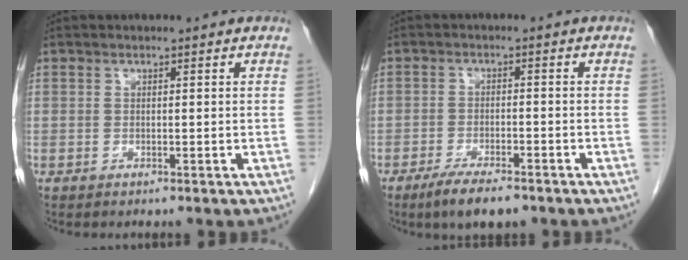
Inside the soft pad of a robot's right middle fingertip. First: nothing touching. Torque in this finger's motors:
{"motor_torque": [1.01, -0.80, 0.32, 0.04]}